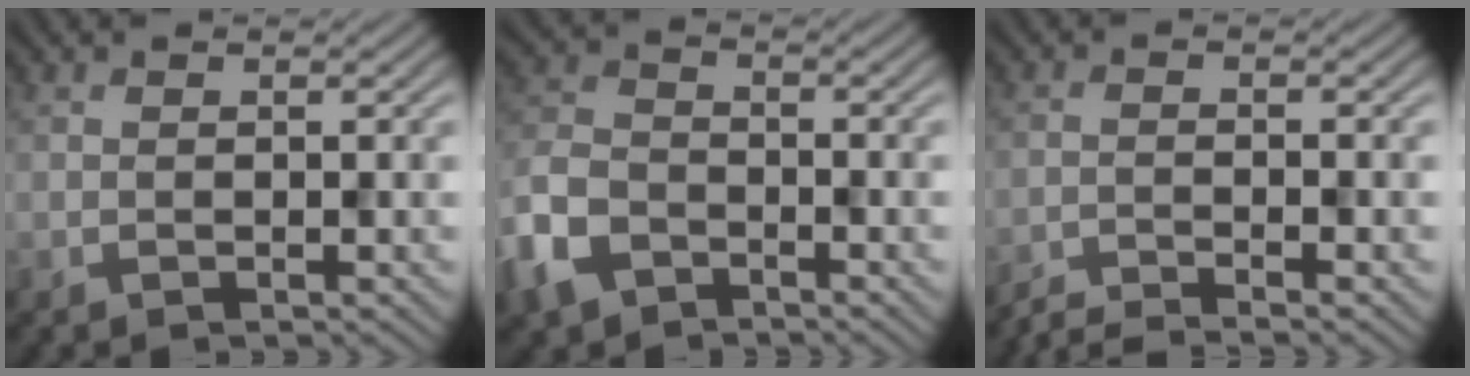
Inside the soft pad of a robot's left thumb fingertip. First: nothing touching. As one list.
[{"total": 7.3, "force": [-4.6, 4.4, 3.5], "torque": [-0.097, -0.008, -0.110]}, {"total": 3.8, "force": [-3.3, 0.3, 1.8], "torque": [-0.033, -0.001, -0.072]}]